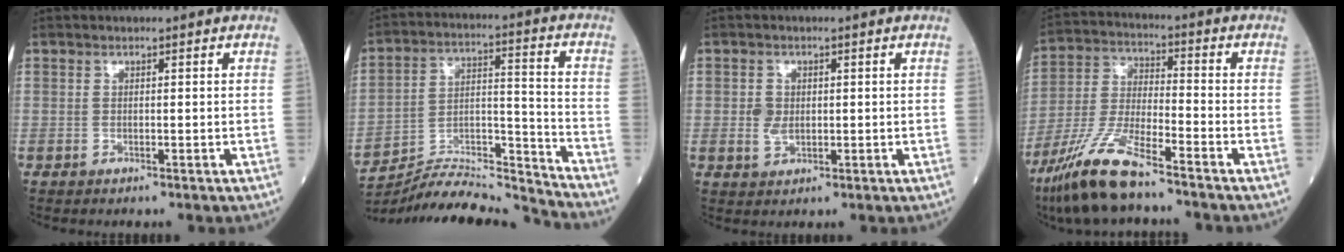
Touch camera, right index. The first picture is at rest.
{"total": 15.8, "force": [-15.6, -1.1, 1.8], "torque": [-0.034, 0.037, -0.265]}
{"total": 2.6, "force": [0.1, 1.9, 1.7], "torque": [-0.031, 0.001, 0.006]}
{"total": 12.0, "force": [-8.9, 1.5, 7.9], "torque": [-0.176, -0.027, -0.172]}